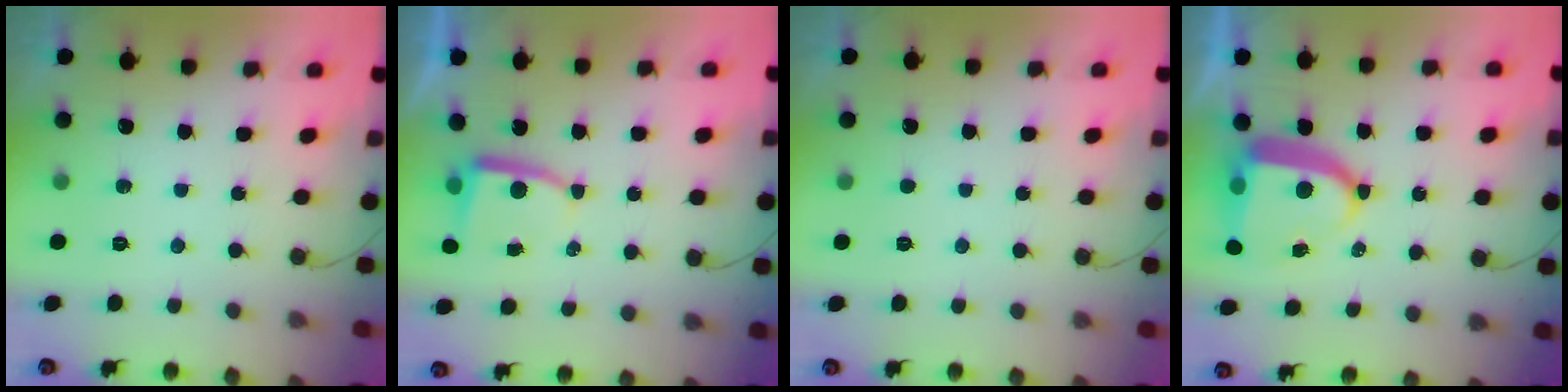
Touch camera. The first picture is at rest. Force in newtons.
{"total": 3.5, "press": 3.5, "slide": 0.5}
{"total": 1.6, "press": 1.6, "slide": 0.2}
{"total": 11.1, "press": 11.0, "slide": 1.5}